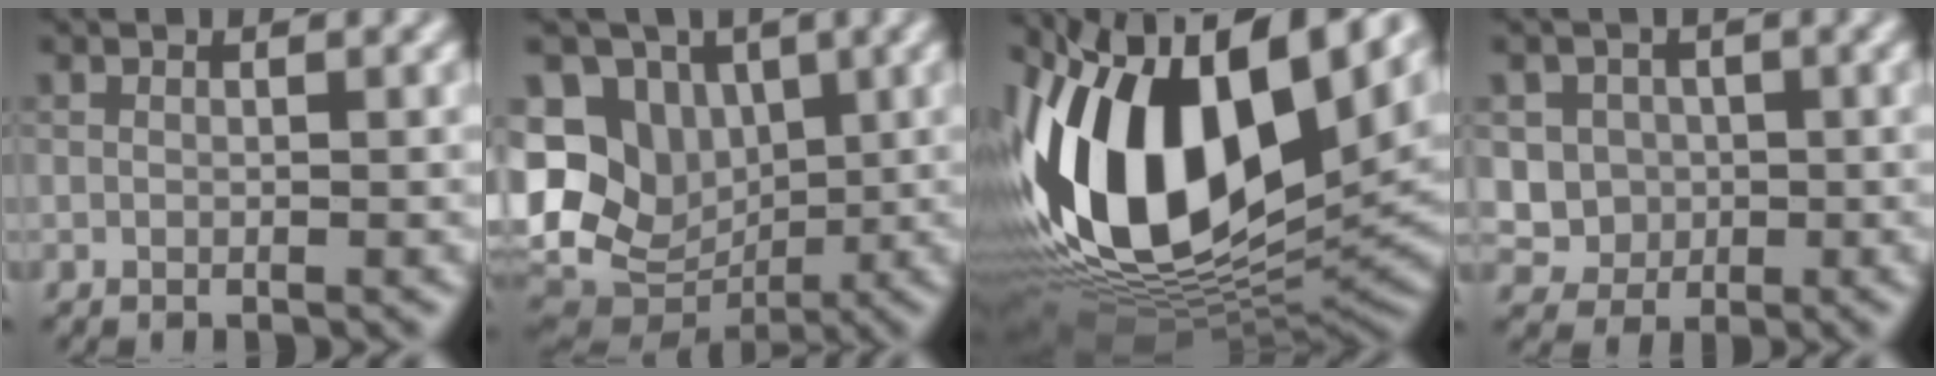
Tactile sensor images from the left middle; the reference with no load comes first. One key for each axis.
{"total": 12.5, "fx": 1.3, "fy": 10.5, "fz": 6.7, "tx": -0.138, "ty": 0.002, "tz": 0.014}
{"total": 17.6, "fx": 3.8, "fy": 9.2, "fz": 14.5, "tx": -0.277, "ty": 0.014, "tz": 0.057}
{"total": 3.9, "fx": 0.5, "fy": 3.8, "fz": 1.1, "tx": -0.011, "ty": 0.003, "tz": 0.009}